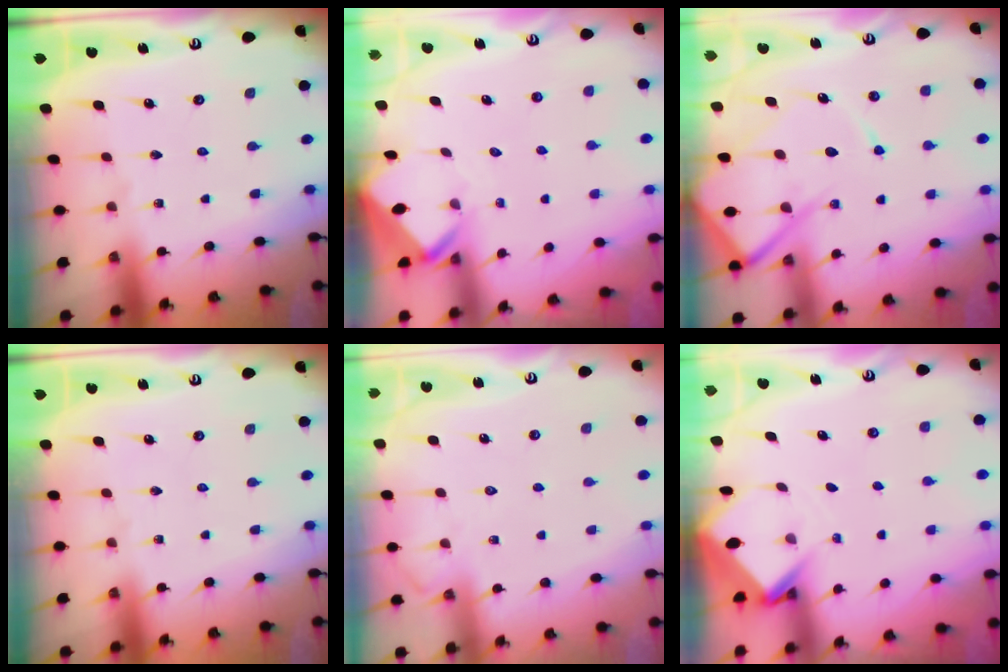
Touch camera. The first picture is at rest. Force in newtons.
{"total": 2.8, "press": 2.8, "slide": 0.2}
{"total": 12.7, "press": 12.7, "slide": 1.3}
{"total": 0.0}
{"total": 5.0, "press": 5.0, "slide": 0.6}
{"total": 3.0, "press": 3.0, "slide": 0.2}